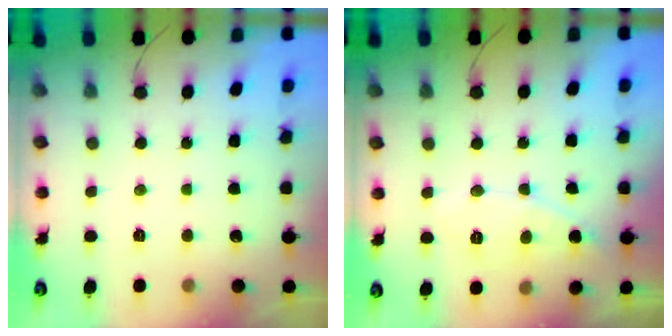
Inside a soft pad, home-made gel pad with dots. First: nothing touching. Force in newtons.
{"total": 7.0, "press": 7.0, "slide": 0.2}